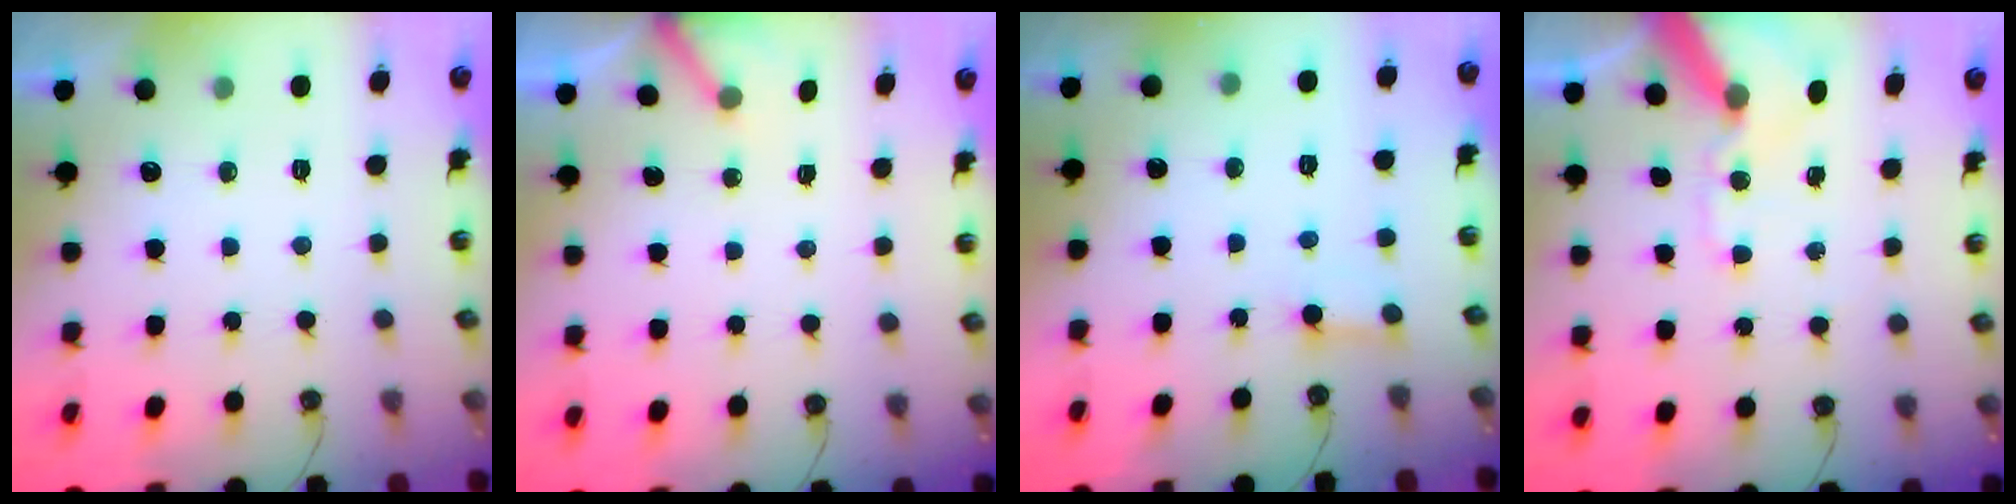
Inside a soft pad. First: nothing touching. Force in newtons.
{"total": 3.1, "press": 3.1, "slide": 0.2}
{"total": 2.4, "press": 2.4, "slide": 0.0}
{"total": 11.4, "press": 11.3, "slide": 1.8}